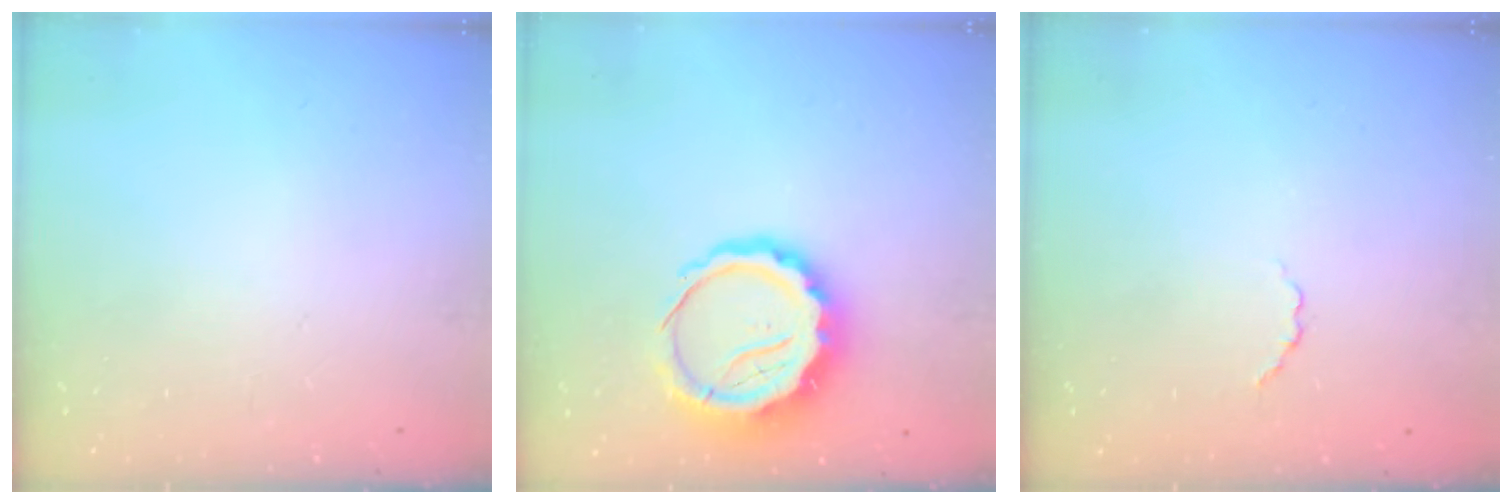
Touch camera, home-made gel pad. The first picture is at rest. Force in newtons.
{"total": 11.3, "press": 10.9, "slide": 2.9}
{"total": 2.2, "press": 2.0, "slide": 0.8}